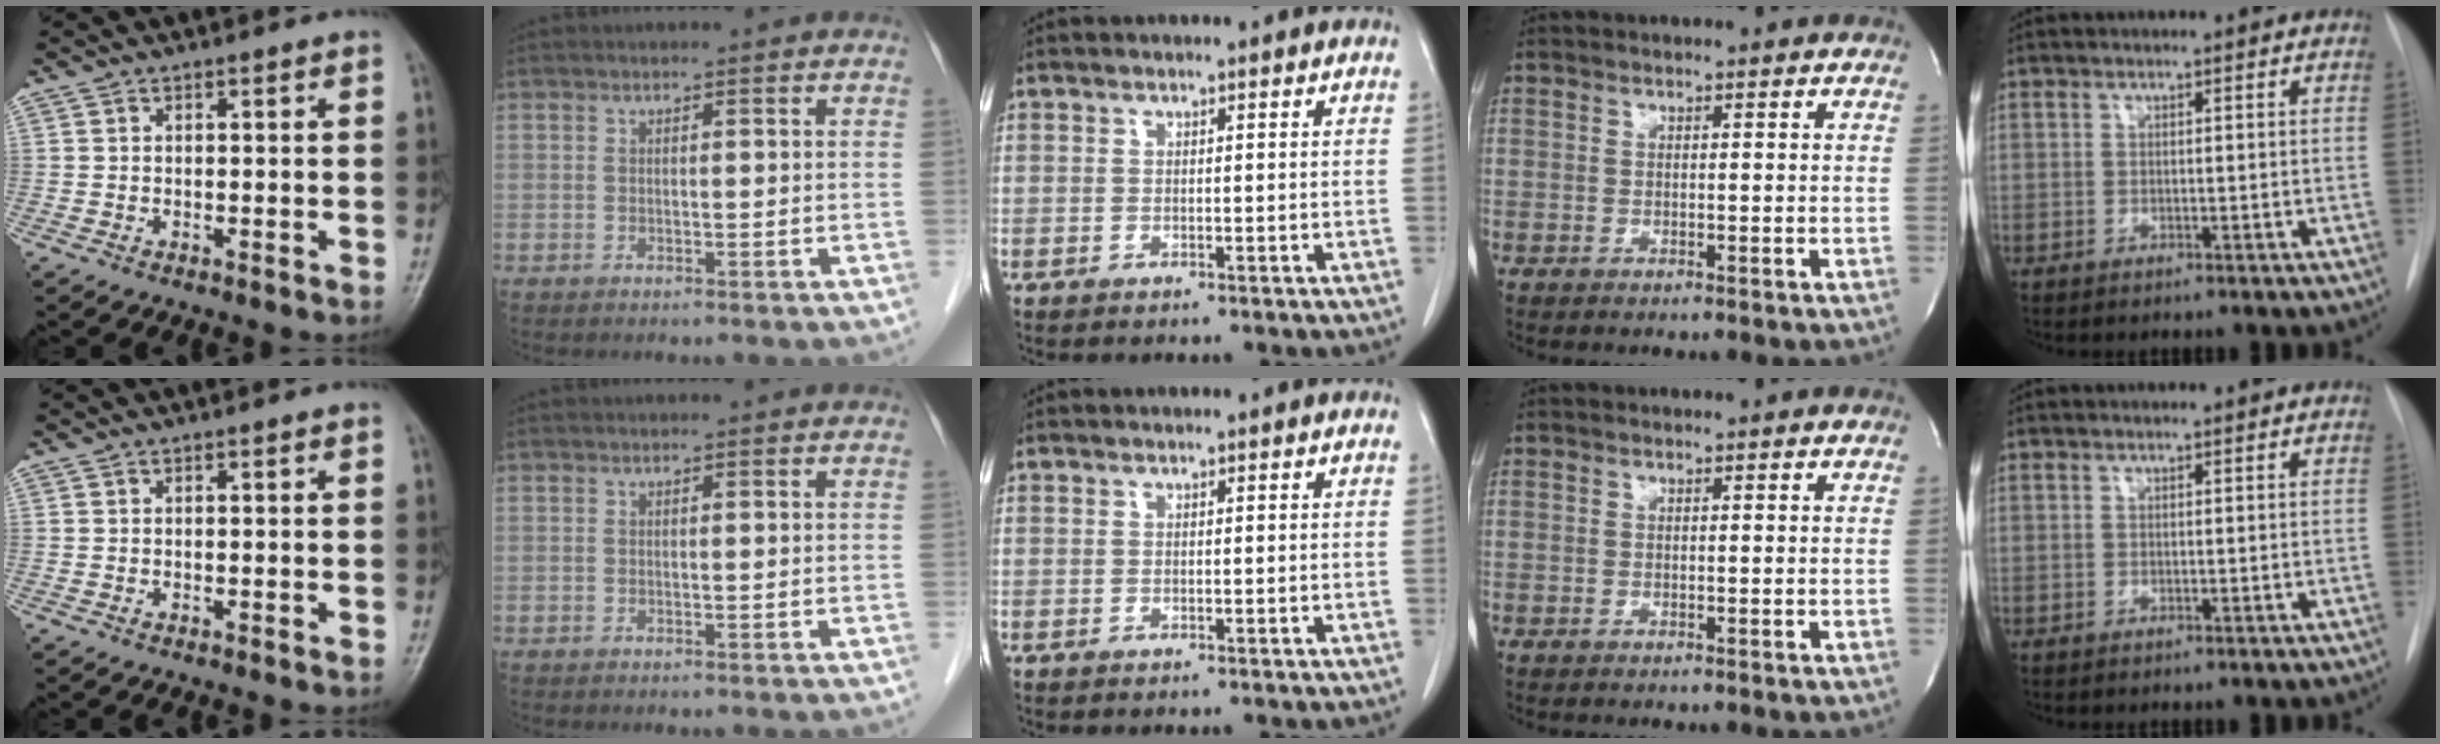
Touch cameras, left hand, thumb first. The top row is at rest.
{}